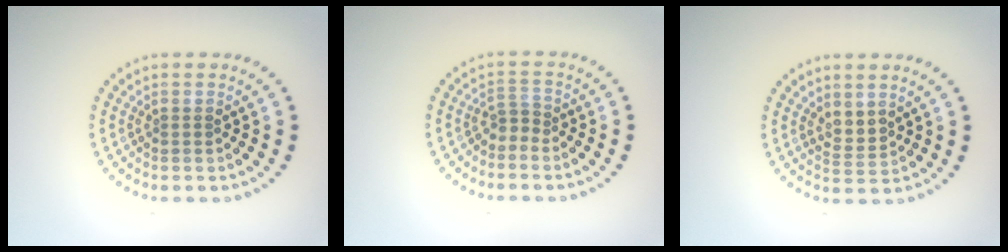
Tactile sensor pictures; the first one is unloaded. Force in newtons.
{"total": 1.5, "press": 1.0, "slide": 1.2}
{"total": 1.7, "press": 1.4, "slide": 1.0}